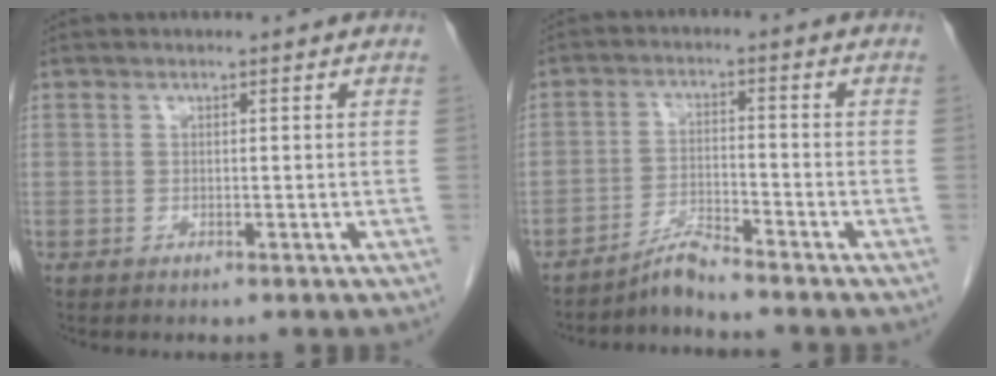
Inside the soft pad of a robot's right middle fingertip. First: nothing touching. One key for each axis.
{"total": 3.7, "fx": -3.6, "fy": -0.7, "fz": 0.8, "tx": -0.016, "ty": -0.018, "tz": -0.070}